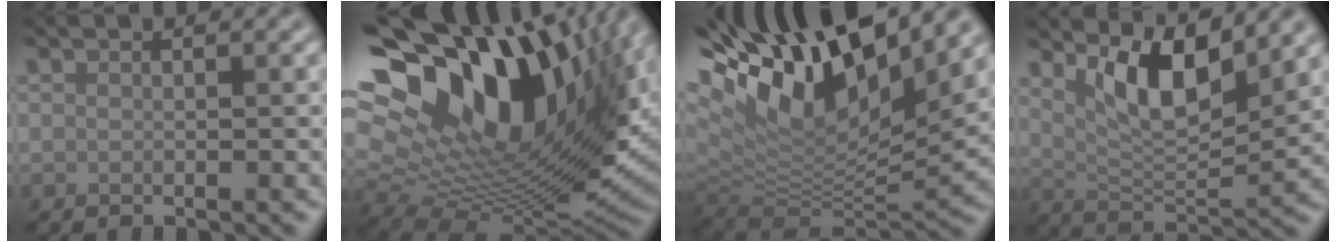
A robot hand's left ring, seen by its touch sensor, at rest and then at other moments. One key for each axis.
{"total": 20.0, "fx": 6.9, "fy": 10.9, "fz": 15.3, "tx": -0.255, "ty": 0.007, "tz": 0.136}
{"total": 14.9, "fx": 7.1, "fy": 6.2, "fz": 11.5, "tx": -0.234, "ty": 0.027, "tz": 0.126}
{"total": 6.4, "fx": 2.7, "fy": 2.1, "fz": 5.4, "tx": -0.098, "ty": -0.018, "tz": 0.045}